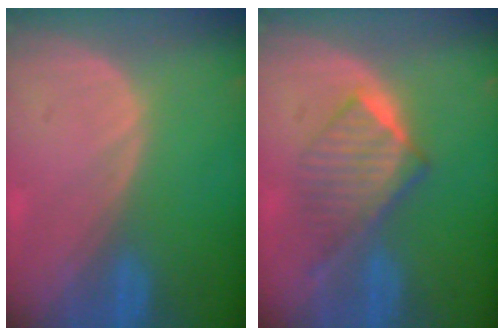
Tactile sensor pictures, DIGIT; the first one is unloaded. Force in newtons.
{"total": 6.5, "press": 6.2, "slide": 2.1}